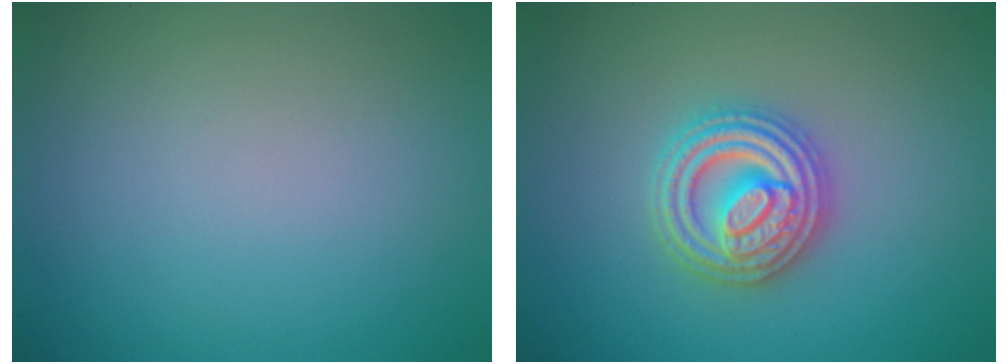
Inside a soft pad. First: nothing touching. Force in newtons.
{"total": 4.9, "press": 4.8, "slide": 0.8}